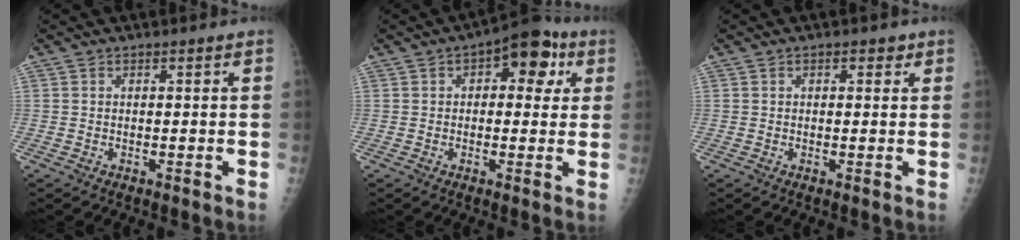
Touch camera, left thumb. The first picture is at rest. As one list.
[{"total": 10.2, "force": [3.4, 5.7, 7.8], "torque": [-0.054, 0.013, 0.033]}, {"total": 2.2, "force": [1.0, 1.3, 1.4], "torque": [-0.007, -0.001, 0.011]}]